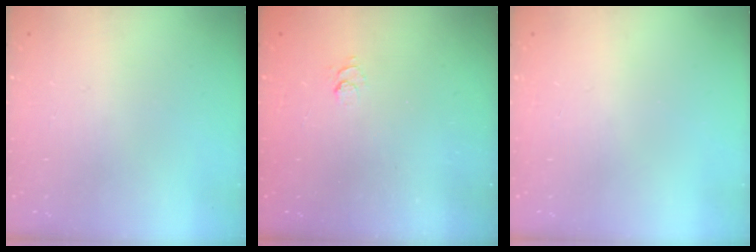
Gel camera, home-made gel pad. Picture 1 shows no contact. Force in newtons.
{"total": 2.5, "press": 2.0, "slide": 1.4}
{"total": 0.0}